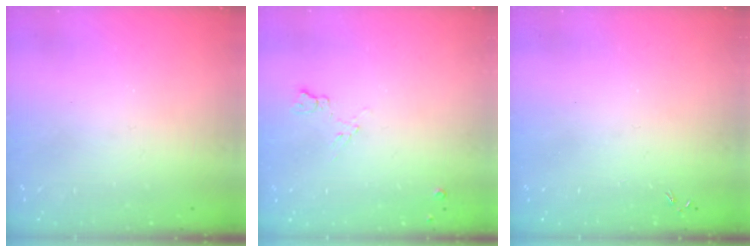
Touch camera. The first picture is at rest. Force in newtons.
{"total": 5.8, "press": 5.7, "slide": 0.9}
{"total": 0.0}